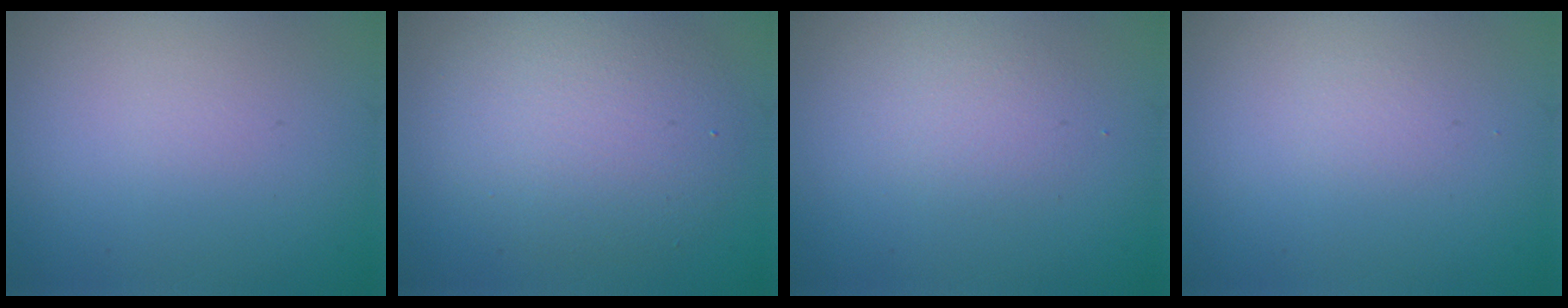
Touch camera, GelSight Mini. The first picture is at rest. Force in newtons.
{"total": 5.5, "press": 5.5, "slide": 0.4}
{"total": 1.7, "press": 1.7, "slide": 0.1}
{"total": 0.6, "press": 0.6, "slide": 0.0}